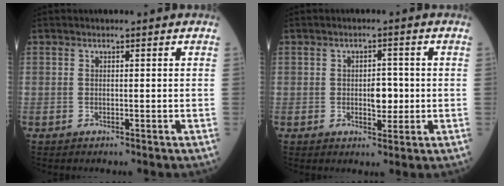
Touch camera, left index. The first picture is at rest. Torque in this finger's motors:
{"motor_torque": [0.56, -0.24, 0.05, 0.01]}